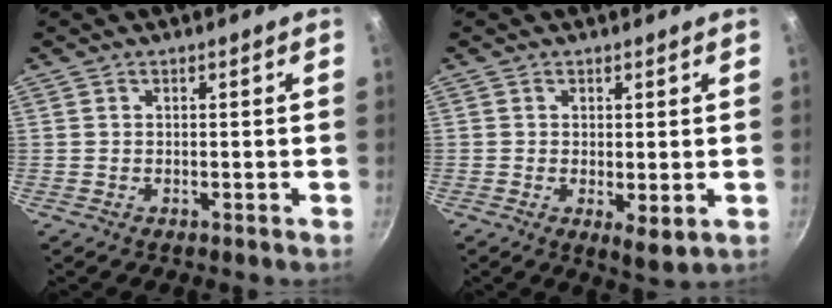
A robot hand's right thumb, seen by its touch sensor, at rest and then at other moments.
{"total": 4.0, "force": [-0.2, 1.6, 3.6], "torque": [-0.057, -0.018, -0.001]}